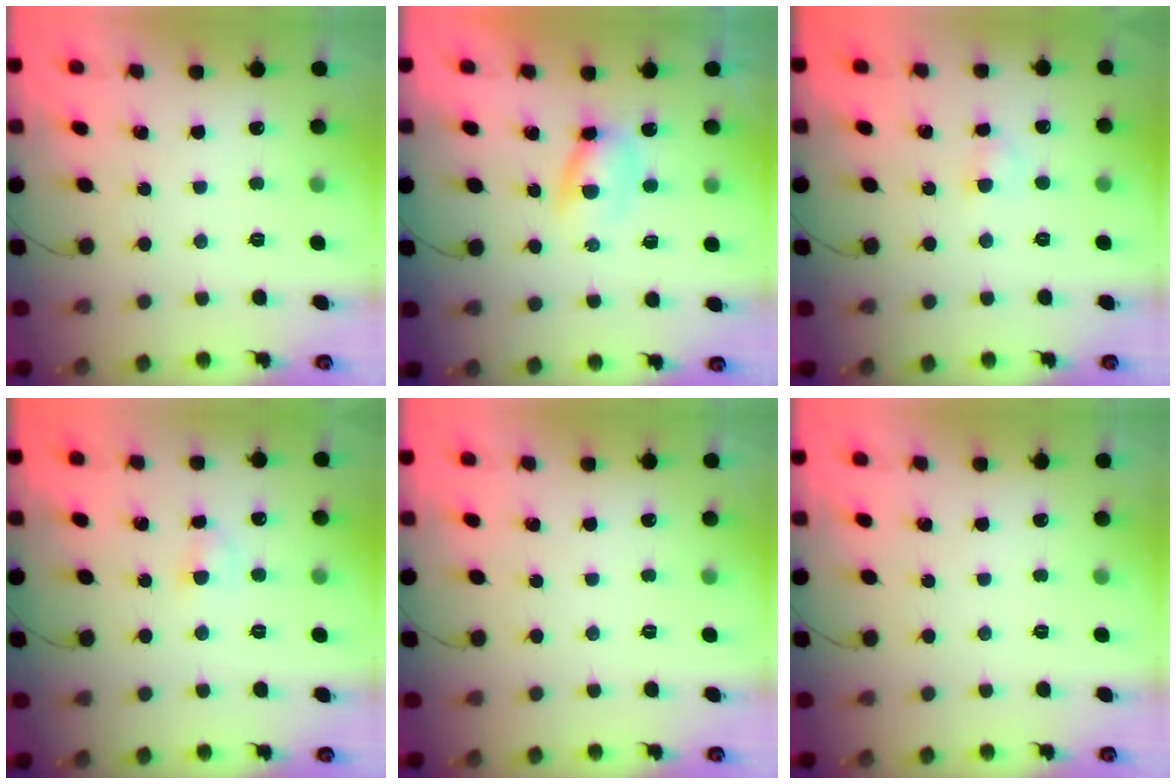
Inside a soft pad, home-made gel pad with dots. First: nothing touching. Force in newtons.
{"total": 3.7, "press": 3.6, "slide": 1.0}
{"total": 2.5, "press": 2.3, "slide": 1.0}
{"total": 3.3, "press": 3.0, "slide": 1.2}
{"total": 0.0}
{"total": 0.0}